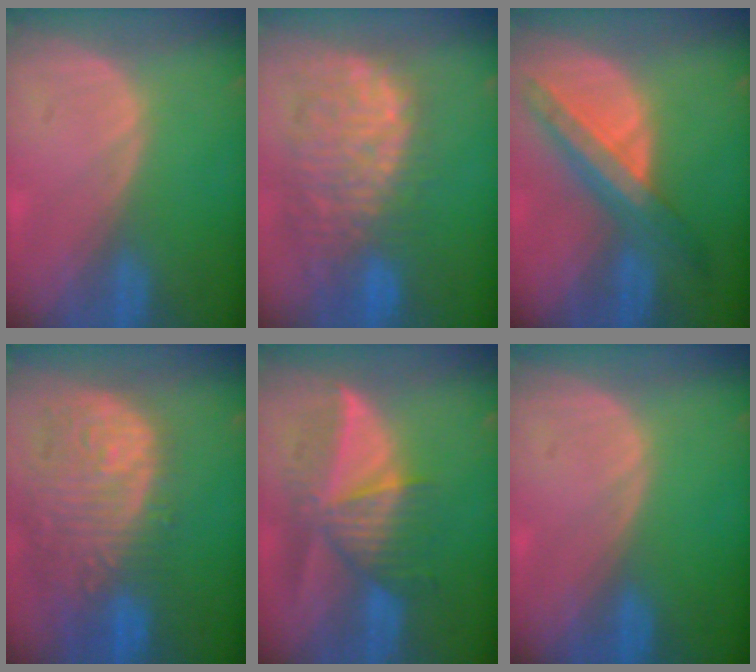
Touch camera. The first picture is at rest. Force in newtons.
{"total": 11.8, "press": 10.6, "slide": 5.2}
{"total": 8.6, "press": 7.5, "slide": 4.2}
{"total": 13.7, "press": 11.4, "slide": 7.6}
{"total": 8.4, "press": 7.9, "slide": 2.9}
{"total": 0.0}